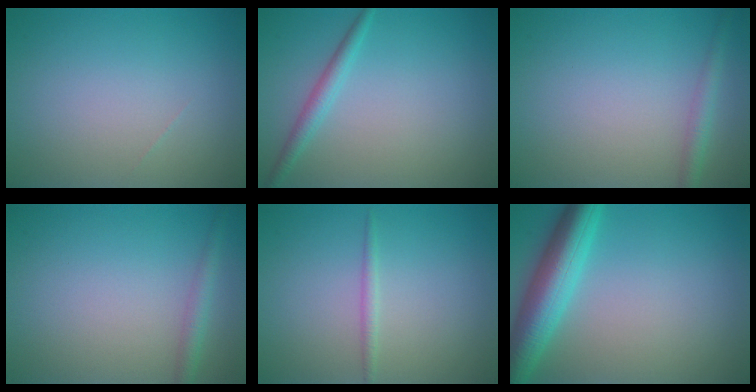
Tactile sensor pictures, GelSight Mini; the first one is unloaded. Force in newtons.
{"total": 1.8, "press": 1.8, "slide": 0.0}
{"total": 1.8, "press": 1.8, "slide": 0.1}
{"total": 1.8, "press": 1.8, "slide": 0.1}
{"total": 0.9, "press": 0.9, "slide": 0.0}
{"total": 6.5, "press": 6.5, "slide": 0.2}